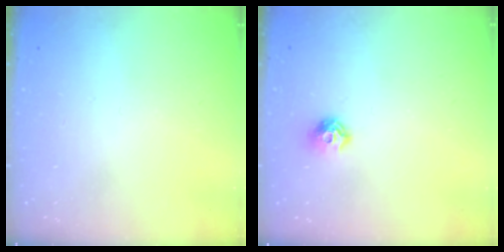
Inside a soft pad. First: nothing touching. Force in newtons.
{"total": 7.5, "press": 7.4, "slide": 1.0}